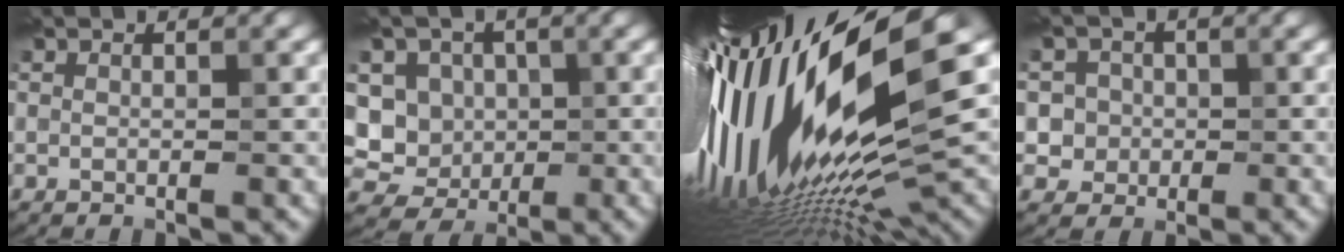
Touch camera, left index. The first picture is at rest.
{"total": 7.4, "force": [-0.2, 6.8, 2.8], "torque": [-0.043, 0.018, -0.042]}
{"total": 20.5, "force": [1.3, 5.5, 19.7], "torque": [-0.363, -0.044, 0.024]}
{"total": 4.5, "force": [0.9, 4.1, 1.4], "torque": [-0.013, 0.009, 0.001]}